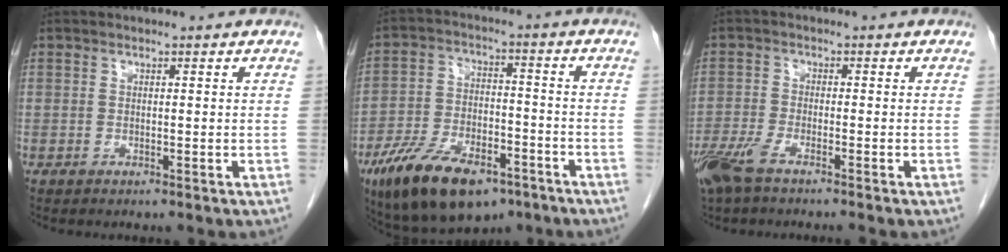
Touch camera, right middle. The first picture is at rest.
{"total": 15.6, "force": [-10.0, 6.7, 10.0], "torque": [-0.182, -0.007, -0.166]}
{"total": 5.8, "force": [-4.3, 0.9, 3.8], "torque": [-0.080, -0.013, -0.083]}